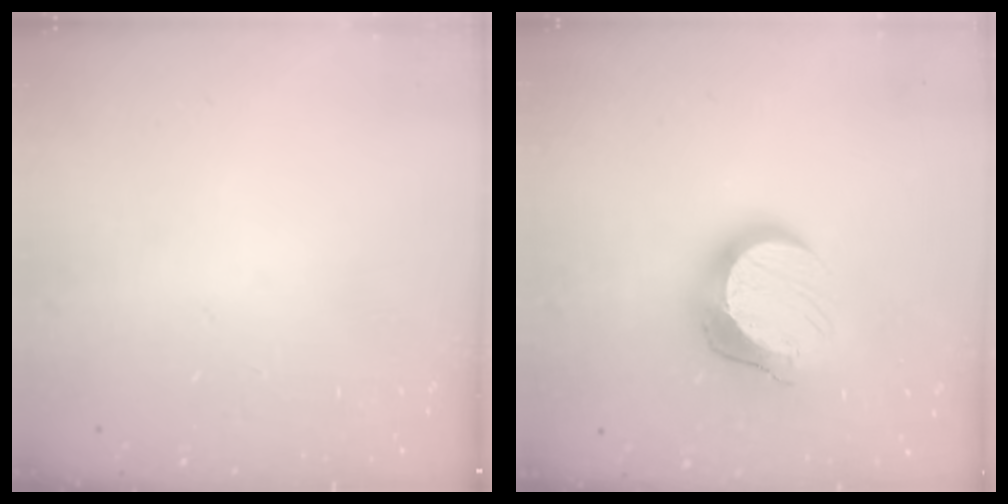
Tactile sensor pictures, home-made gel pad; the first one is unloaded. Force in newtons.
{"total": 15.4, "press": 15.3, "slide": 1.2}